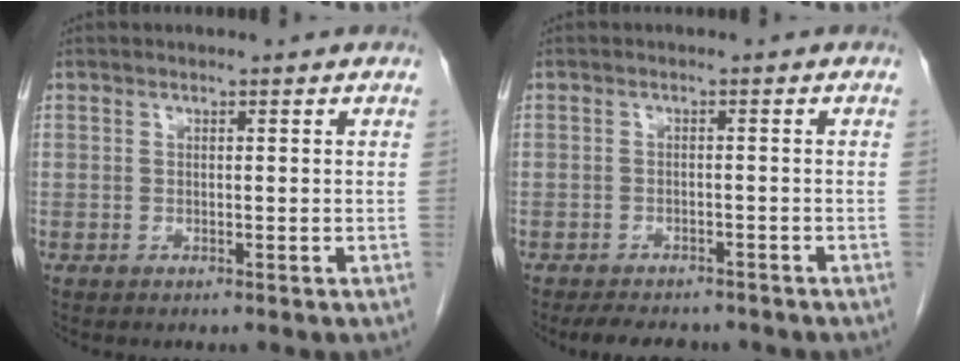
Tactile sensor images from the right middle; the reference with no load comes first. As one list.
[{"total": 6.9, "force": [-5.9, 2.6, 2.5], "torque": [-0.034, -0.003, -0.079]}]